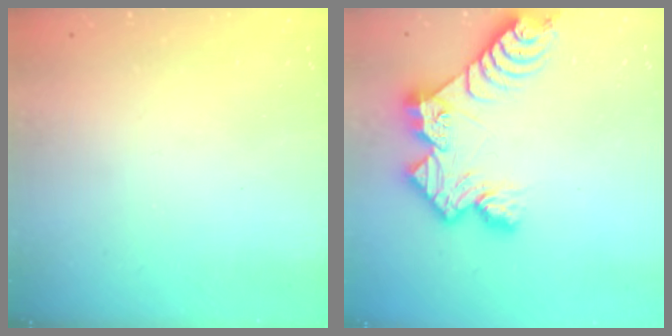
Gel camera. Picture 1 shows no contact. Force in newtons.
{"total": 12.3, "press": 12.3, "slide": 1.3}